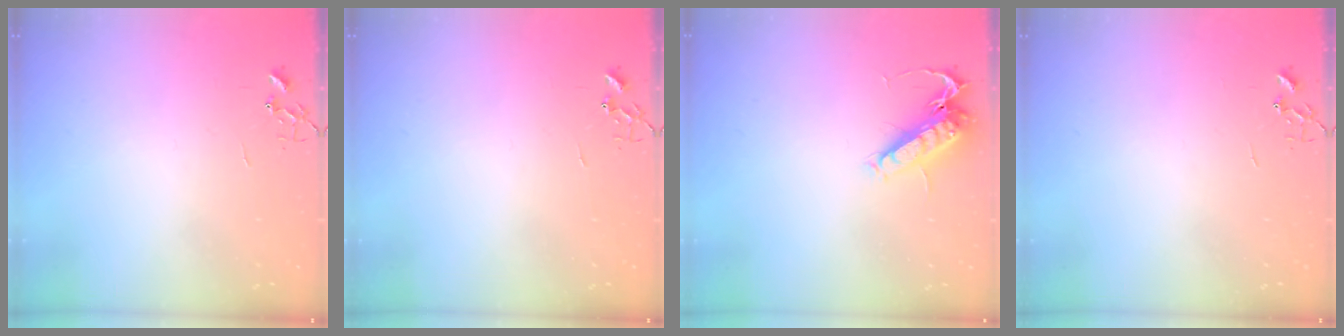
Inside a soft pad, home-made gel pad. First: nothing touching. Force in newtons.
{"total": 0.0}
{"total": 13.8, "press": 13.7, "slide": 1.5}
{"total": 0.0}